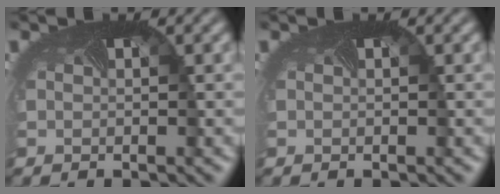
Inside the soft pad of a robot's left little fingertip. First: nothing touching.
{"total": 0.0}